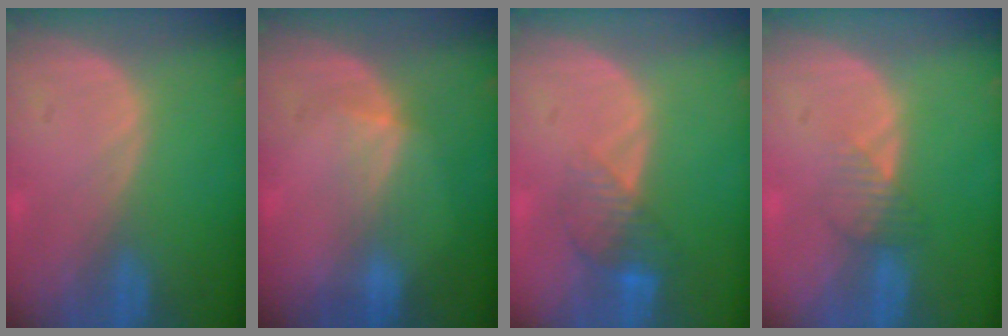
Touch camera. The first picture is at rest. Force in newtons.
{"total": 2.7, "press": 2.4, "slide": 1.2}
{"total": 4.3, "press": 3.8, "slide": 2.1}
{"total": 2.4, "press": 2.4, "slide": 0.1}